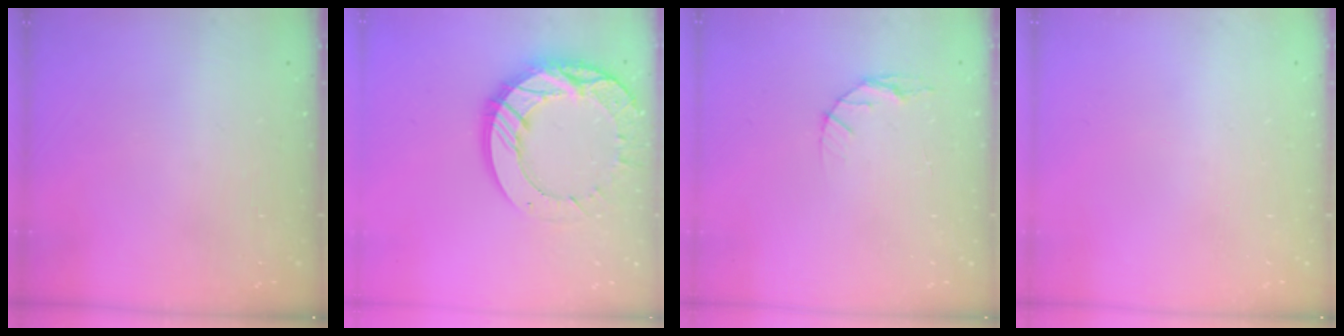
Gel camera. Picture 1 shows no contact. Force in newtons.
{"total": 17.7, "press": 17.6, "slide": 1.5}
{"total": 4.9, "press": 4.9, "slide": 0.6}
{"total": 0.0}